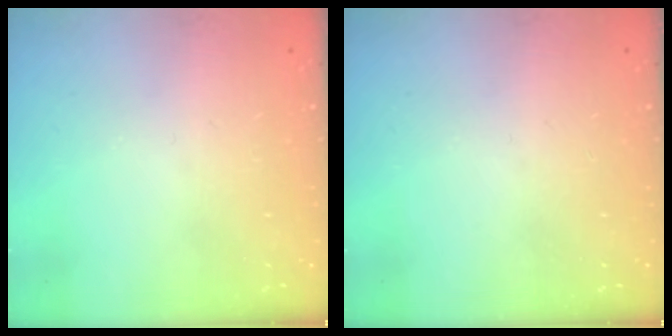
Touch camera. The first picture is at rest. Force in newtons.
{"total": 0.0}